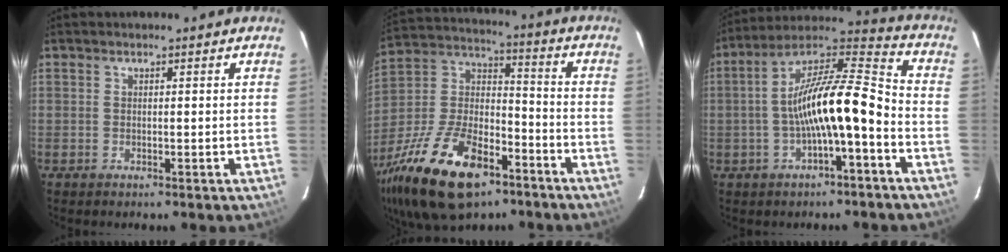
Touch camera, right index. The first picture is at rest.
{"total": 25.1, "force": [-14.6, 11.8, 16.7], "torque": [-0.346, -0.013, -0.249]}
{"total": 14.8, "force": [-4.0, 3.0, 13.9], "torque": [-0.247, 0.021, -0.071]}